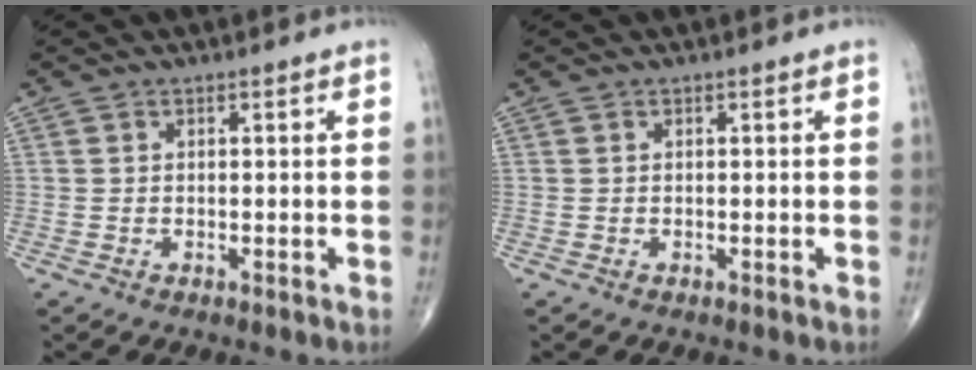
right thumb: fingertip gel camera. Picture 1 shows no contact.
{"total": 0.0}